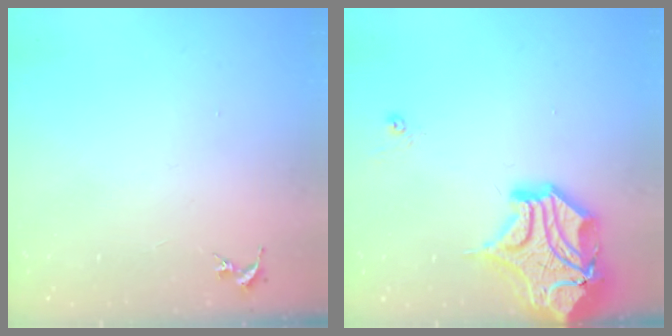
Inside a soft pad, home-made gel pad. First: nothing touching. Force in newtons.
{"total": 19.0, "press": 18.8, "slide": 2.6}